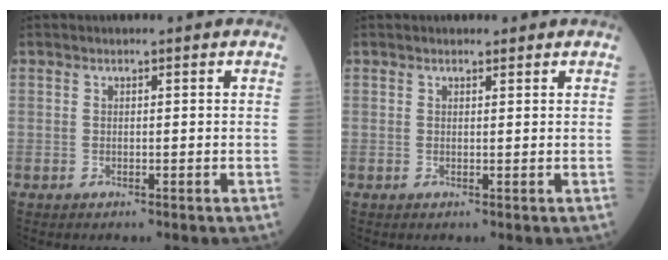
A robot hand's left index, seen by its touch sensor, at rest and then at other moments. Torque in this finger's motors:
{"motor_torque": [0.15, -0.16, -0.01, 0.01]}